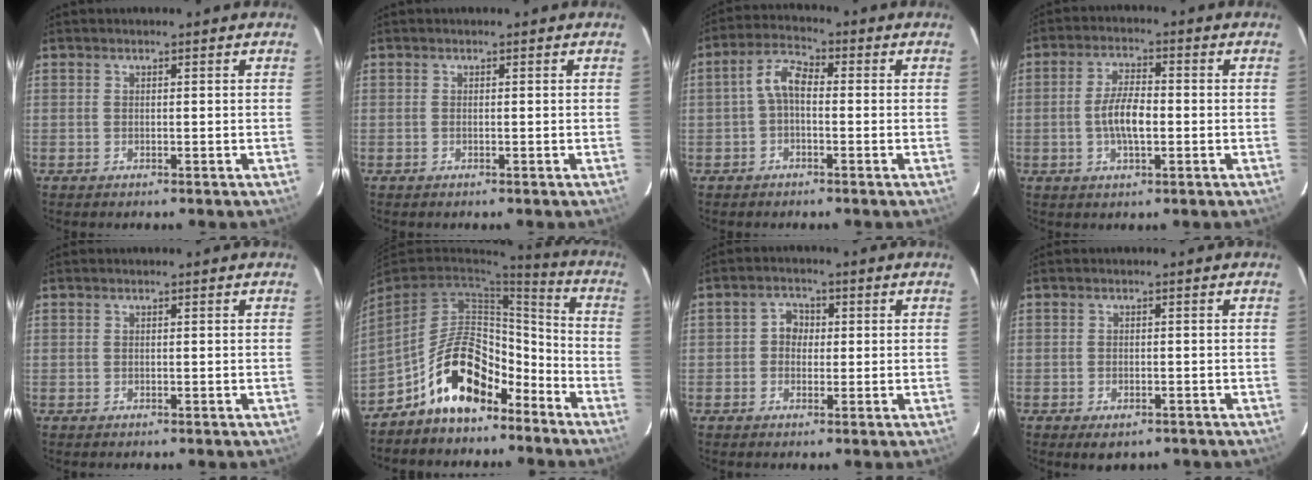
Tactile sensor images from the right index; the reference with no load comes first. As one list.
[{"total": 0.0}, {"total": 4.4, "force": [-0.8, 2.1, 3.8], "torque": [-0.081, 0.017, -0.019]}, {"total": 6.4, "force": [-1.0, 2.1, 5.9], "torque": [-0.117, 0.003, -0.019]}, {"total": 0.0}, {"total": 14.7, "force": [-9.5, 7.1, 8.6], "torque": [-0.164, 0.041, -0.150]}, {"total": 2.9, "force": [-0.1, 2.6, 1.3], "torque": [-0.023, 0.011, -0.005]}, {"total": 3.2, "force": [-1.9, 1.8, 1.8], "torque": [-0.034, -0.008, -0.025]}]